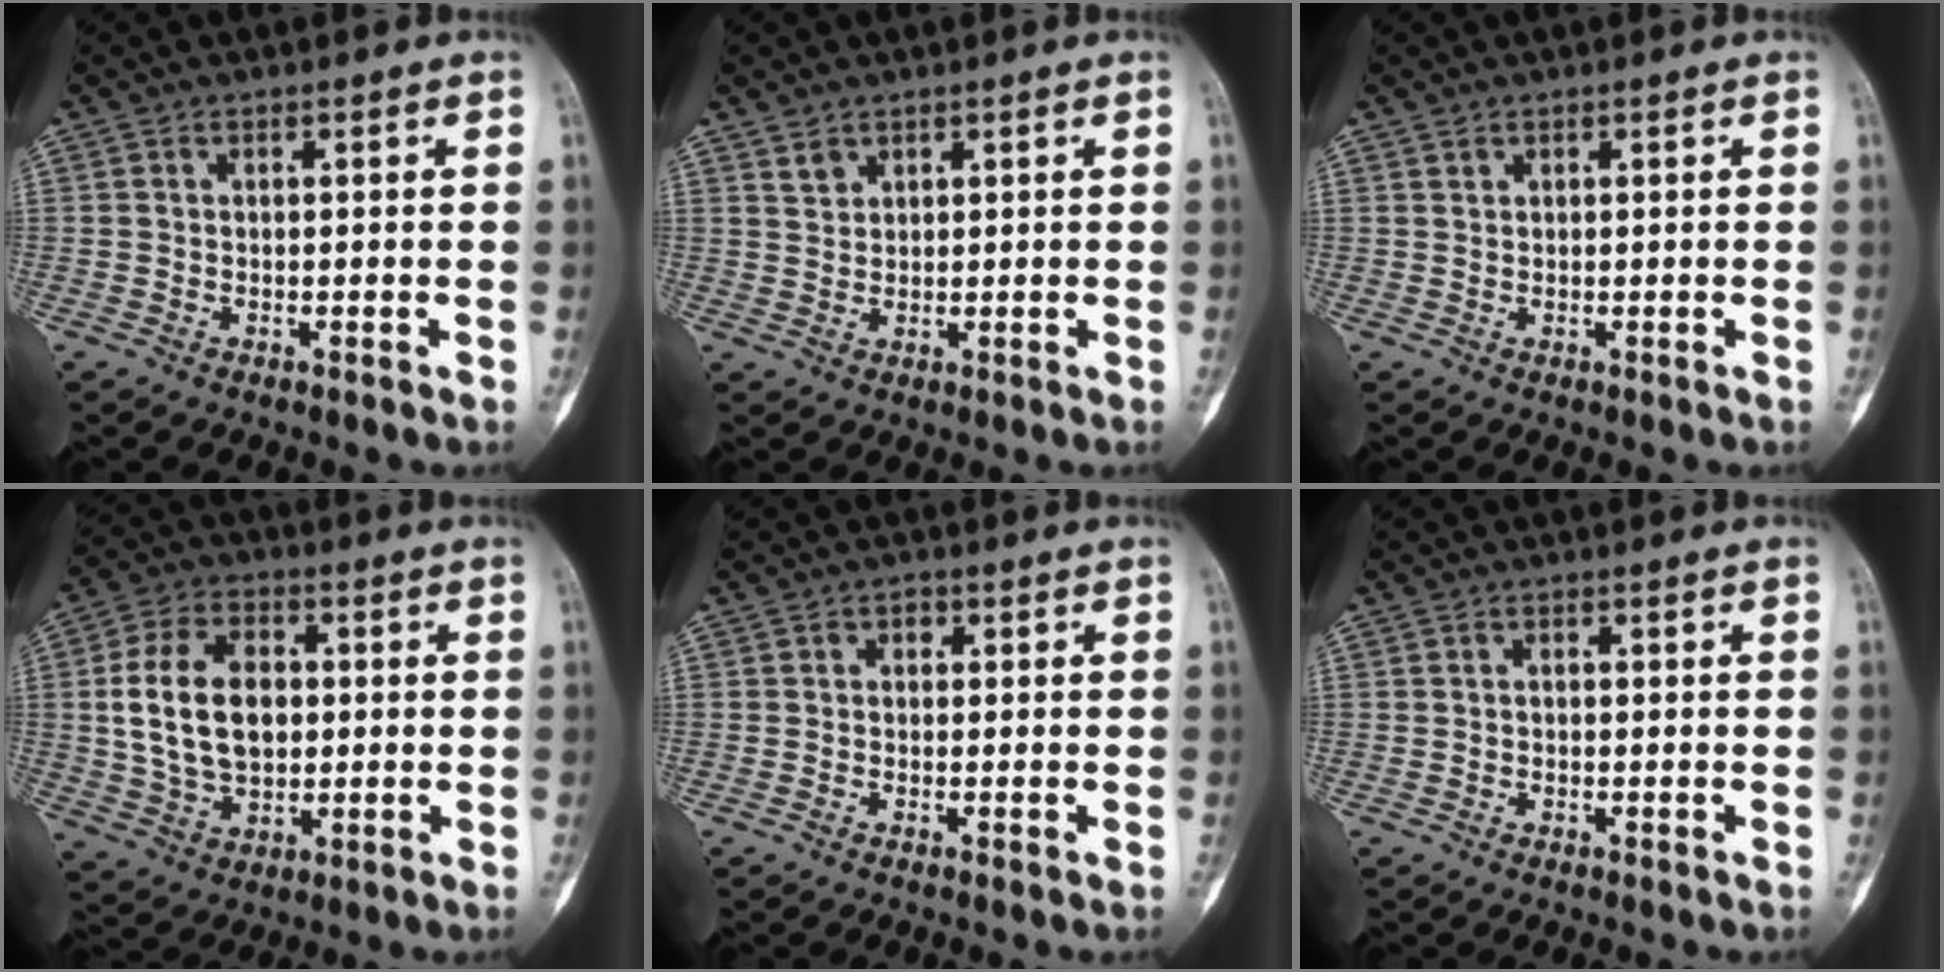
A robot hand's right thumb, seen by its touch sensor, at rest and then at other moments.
{"total": 2.1, "force": [1.6, 1.3, 0.4], "torque": [0.007, -0.010, 0.029]}
{"total": 0.6, "force": [0.5, 0.3, 0.1], "torque": [0.002, -0.003, 0.008]}
{"total": 14.2, "force": [1.2, 9.4, 10.6], "torque": [-0.172, 0.005, 0.024]}
{"total": 1.3, "force": [0.1, 1.0, 0.8], "torque": [0.001, 0.004, -0.007]}
{"total": 0.5, "force": [-0.1, 0.4, 0.3], "torque": [-0.003, 0.002, -0.007]}